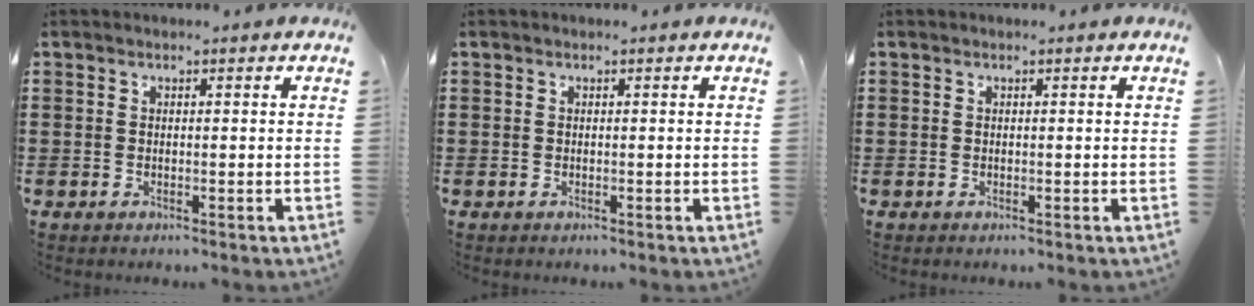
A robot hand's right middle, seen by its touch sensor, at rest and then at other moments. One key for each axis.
{"total": 0.0}
{"total": 0.0}